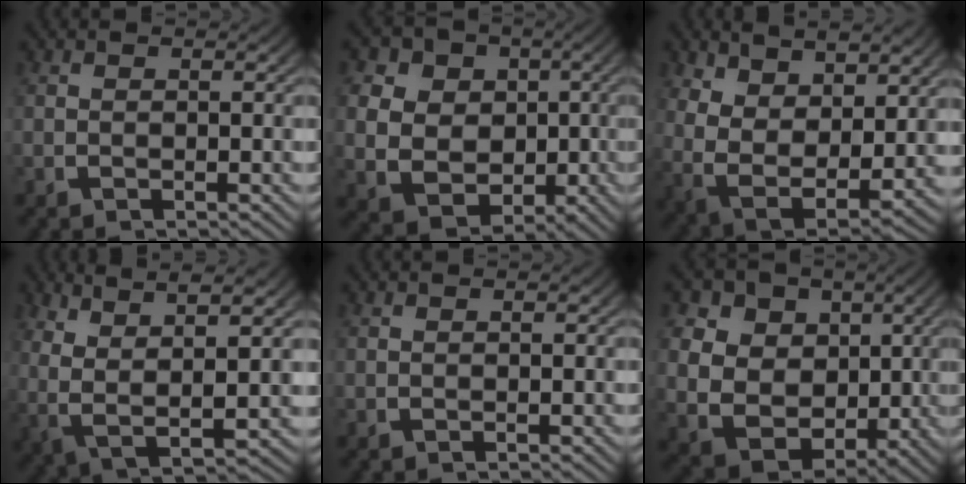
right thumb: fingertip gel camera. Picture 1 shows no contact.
{"total": 13.5, "force": [-0.3, 11.0, 7.8], "torque": [-0.181, -0.059, 0.009]}
{"total": 10.2, "force": [-0.2, 7.4, 7.0], "torque": [-0.178, -0.061, 0.022]}
{"total": 9.9, "force": [2.6, 4.9, 8.2], "torque": [-0.159, -0.007, 0.049]}
{"total": 0.0}
{"total": 14.8, "force": [0.4, 12.0, 8.7], "torque": [-0.200, -0.049, 0.011]}